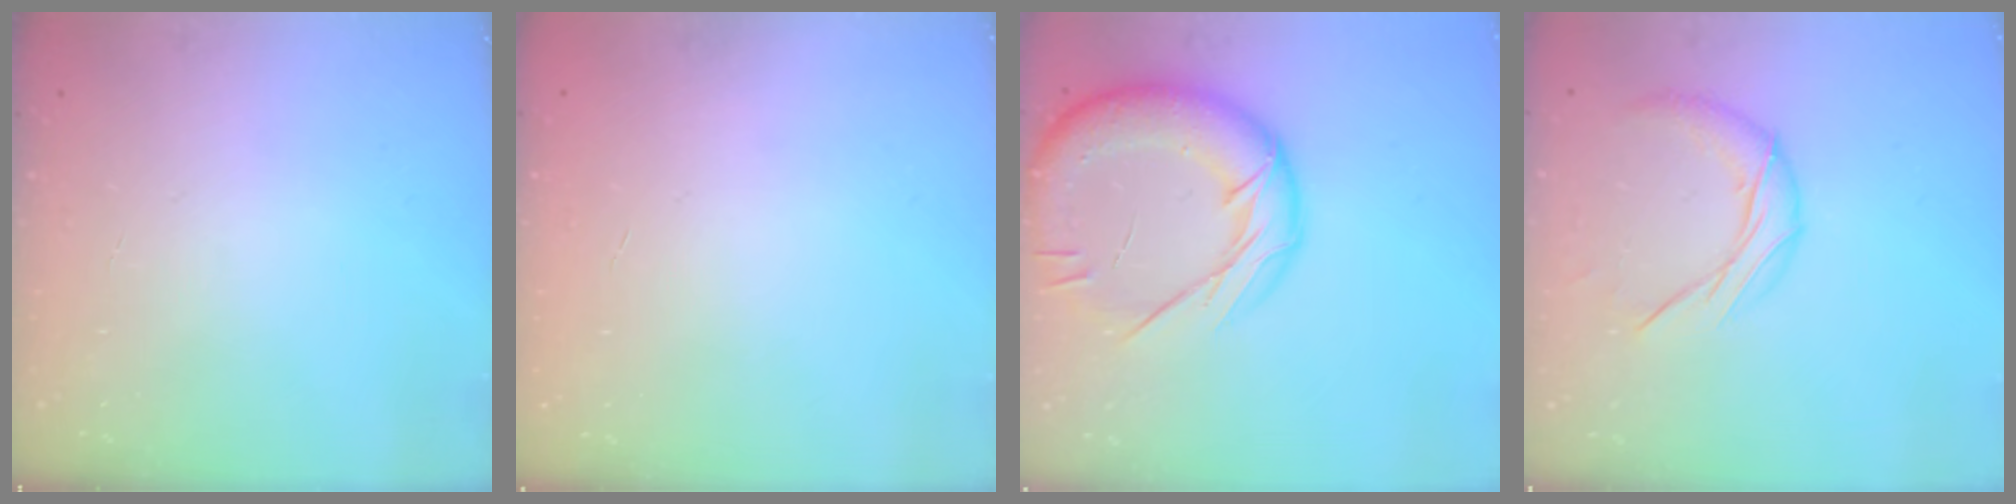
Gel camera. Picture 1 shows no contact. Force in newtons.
{"total": 0.0}
{"total": 22.3, "press": 22.0, "slide": 3.7}
{"total": 9.9, "press": 9.9, "slide": 0.3}